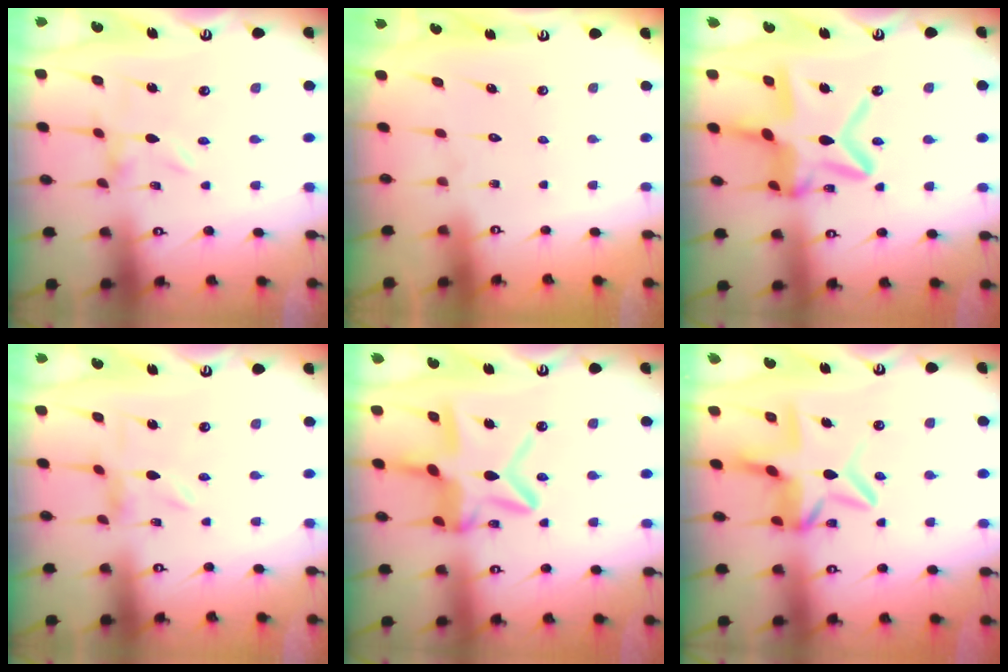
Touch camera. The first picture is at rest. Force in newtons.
{"total": 1.7, "press": 1.7, "slide": 0.1}
{"total": 17.9, "press": 17.9, "slide": 1.6}
{"total": 1.2, "press": 1.2, "slide": 0.3}
{"total": 14.9, "press": 14.9, "slide": 1.3}
{"total": 10.3, "press": 10.2, "slide": 1.1}